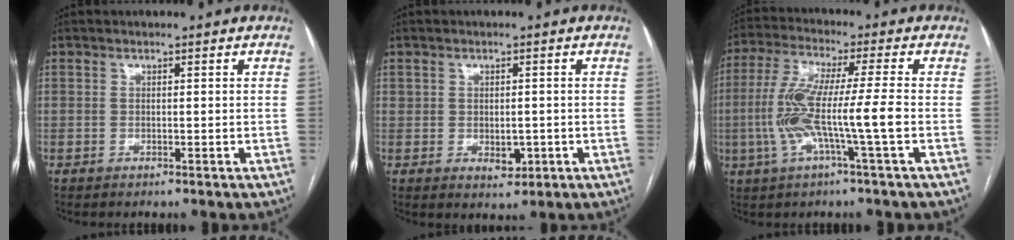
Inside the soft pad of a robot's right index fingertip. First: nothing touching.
{"total": 3.1, "force": [-0.5, 2.1, 2.2], "torque": [-0.029, 0.000, 0.003]}
{"total": 10.8, "force": [-2.3, -0.3, 10.5], "torque": [-0.218, 0.004, -0.049]}